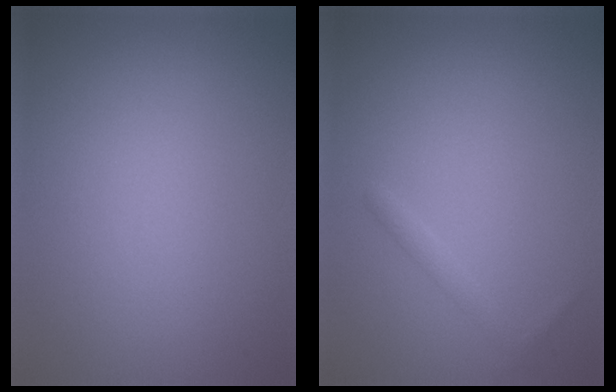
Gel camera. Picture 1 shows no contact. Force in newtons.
{"total": 0.9, "press": 0.9, "slide": 0.1}